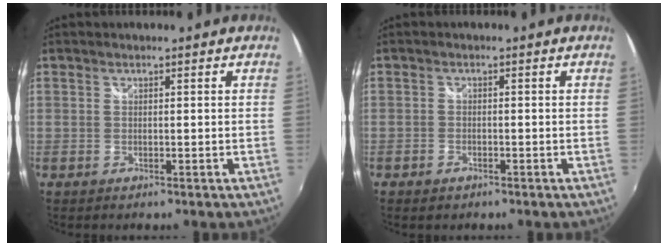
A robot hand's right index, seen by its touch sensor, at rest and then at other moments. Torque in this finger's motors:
{"motor_torque": [0.22, -0.17, 0.11, -0.01]}